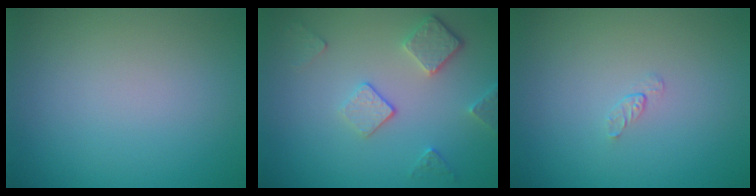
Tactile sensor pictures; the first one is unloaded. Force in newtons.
{"total": 3.5, "press": 2.8, "slide": 2.0}
{"total": 0.5, "press": 0.3, "slide": 0.4}